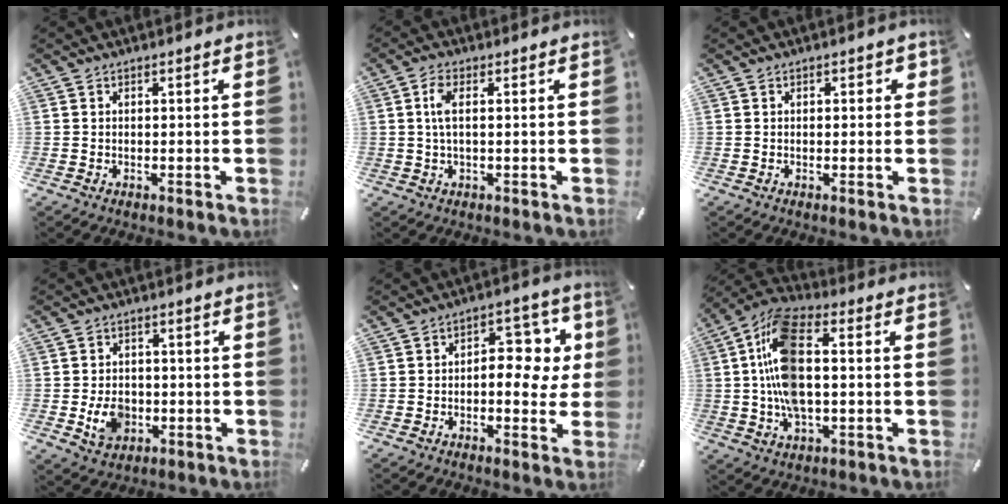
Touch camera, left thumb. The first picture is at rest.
{"total": 4.4, "force": [0.5, 1.4, 4.1], "torque": [-0.089, 0.003, 0.005]}
{"total": 1.2, "force": [0.1, 0.9, 0.8], "torque": [-0.009, 0.004, -0.002]}
{"total": 6.8, "force": [-1.4, 5.5, 3.8], "torque": [-0.070, 0.000, -0.025]}
{"total": 10.9, "force": [1.2, 6.6, 8.6], "torque": [-0.100, -0.014, 0.015]}
{"total": 14.5, "force": [0.2, 7.5, 12.4], "torque": [-0.269, 0.001, 0.002]}